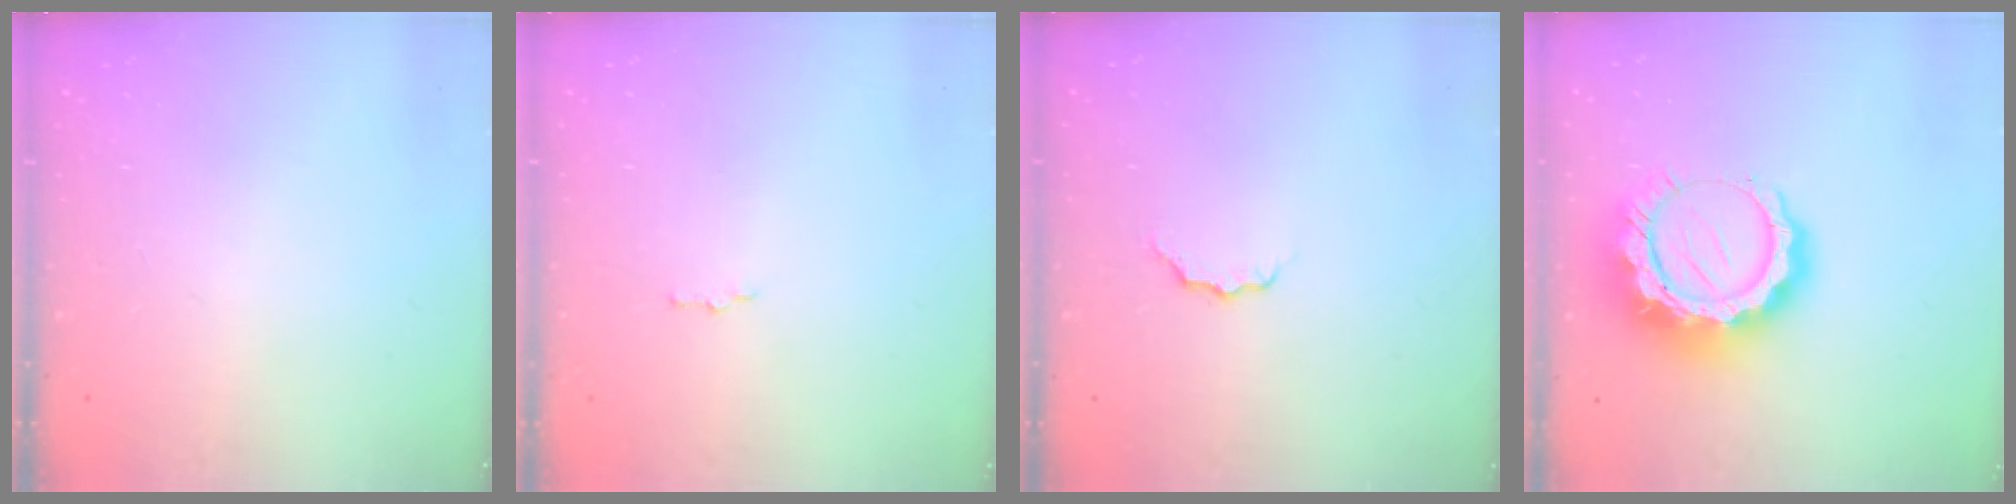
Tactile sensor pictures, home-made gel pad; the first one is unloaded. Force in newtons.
{"total": 1.5, "press": 1.5, "slide": 0.2}
{"total": 3.5, "press": 3.5, "slide": 0.5}
{"total": 17.1, "press": 17.1, "slide": 1.4}